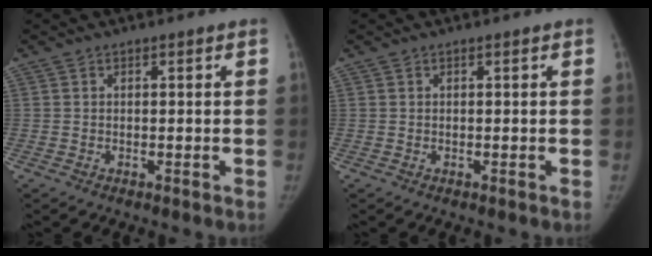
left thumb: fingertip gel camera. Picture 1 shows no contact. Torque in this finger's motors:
{"motor_torque": [0.24, -0.19, 0.20, -0.08, 0.04]}